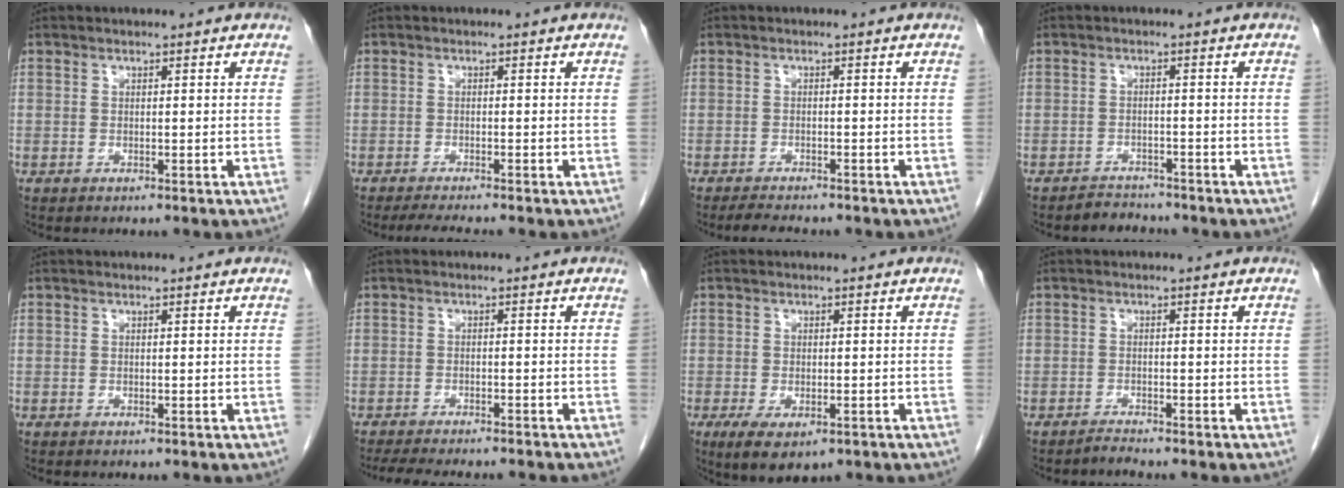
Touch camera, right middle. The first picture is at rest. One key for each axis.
{"total": 3.4, "fx": -2.9, "fy": -0.5, "fz": 1.6, "tx": -0.028, "ty": -0.011, "tz": -0.049}
{"total": 3.5, "fx": -3.2, "fy": 0.4, "fz": 1.4, "tx": -0.028, "ty": -0.010, "tz": -0.049}
{"total": 2.7, "fx": -2.5, "fy": 0.8, "fz": -0.6, "tx": 0.007, "ty": -0.002, "tz": -0.040}
{"total": 0.0}
{"total": 11.1, "fx": -9.8, "fy": 1.1, "fz": 4.9, "tx": -0.065, "ty": -0.014, "tz": -0.132}
{"total": 5.9, "fx": -3.2, "fy": 2.6, "fz": 4.2, "tx": -0.072, "ty": -0.012, "tz": -0.047}
{"total": 1.1, "fx": -1.1, "fy": -0.3, "fz": 0.0, "tx": 0.002, "ty": -0.004, "tz": -0.018}